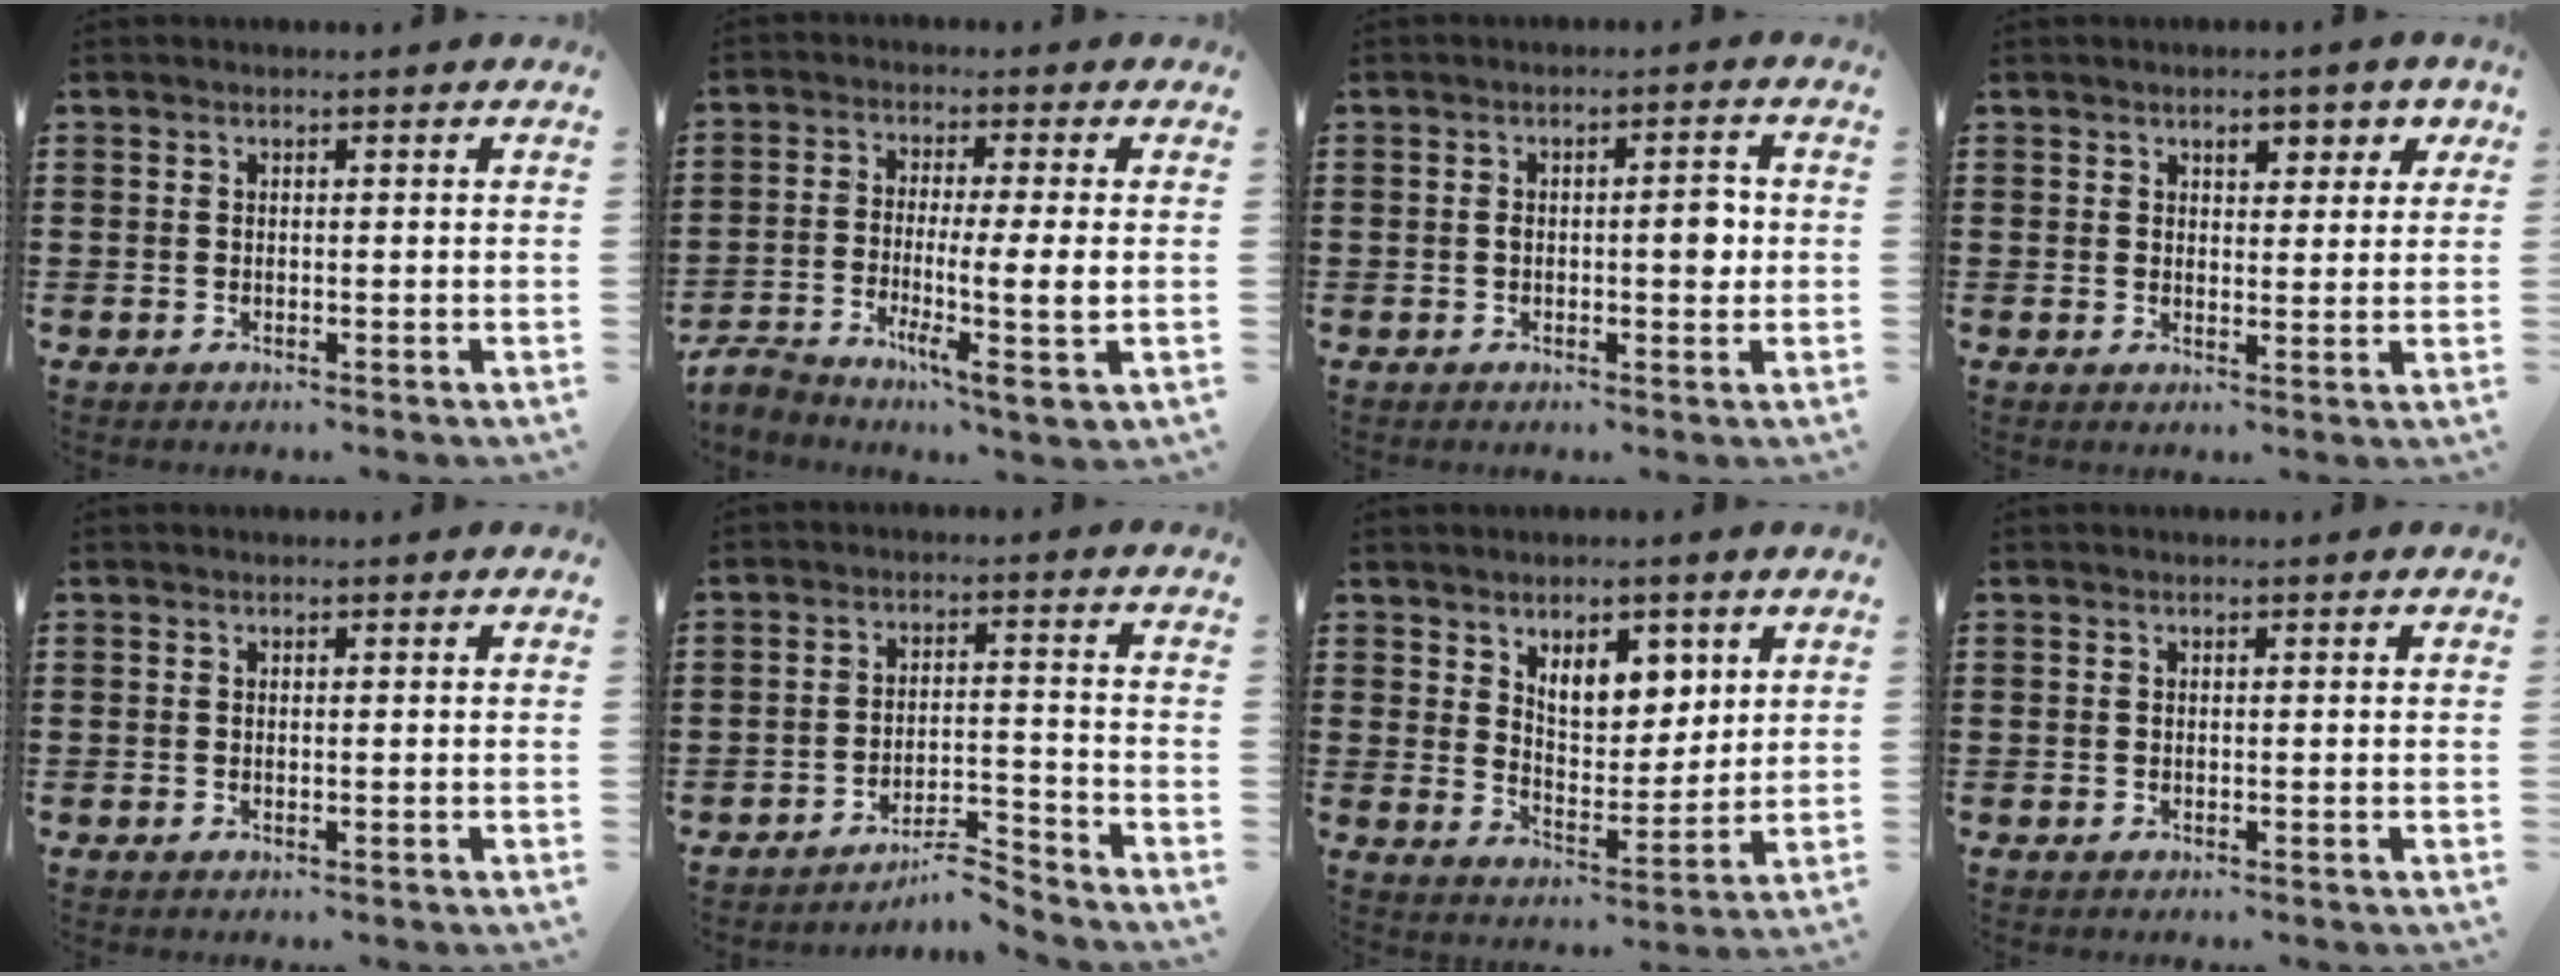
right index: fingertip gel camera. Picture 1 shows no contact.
{"total": 6.8, "force": [-1.7, 0.6, 6.5], "torque": [-0.116, -0.012, -0.033]}
{"total": 3.8, "force": [-0.1, 1.3, 3.5], "torque": [-0.042, -0.008, -0.009]}
{"total": 3.4, "force": [2.0, 1.9, 2.0], "torque": [-0.024, 0.001, 0.026]}
{"total": 0.0}
{"total": 5.3, "force": [-5.0, 0.3, 1.8], "torque": [-0.032, -0.001, -0.098]}
{"total": 6.9, "force": [4.0, 3.9, 4.0], "torque": [-0.072, -0.006, 0.069]}
{"total": 0.0}